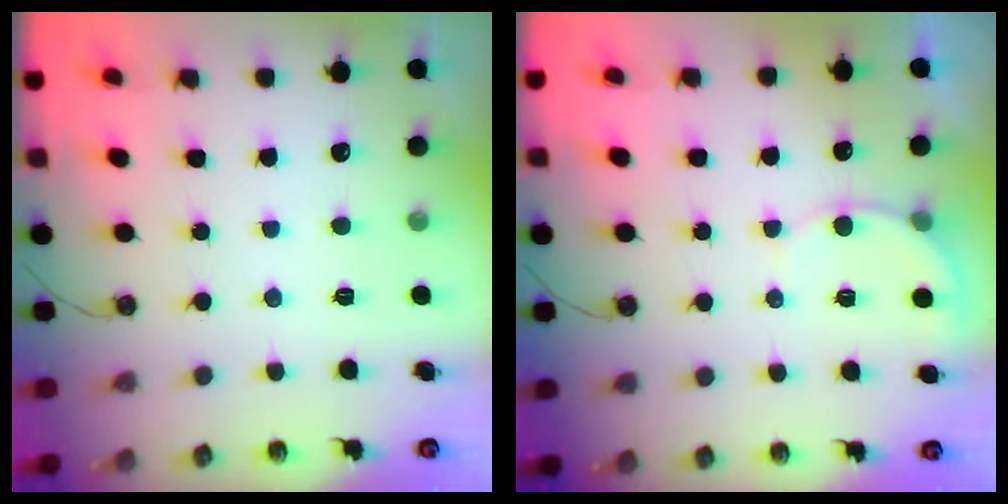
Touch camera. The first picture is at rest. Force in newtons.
{"total": 5.2, "press": 5.2, "slide": 0.4}